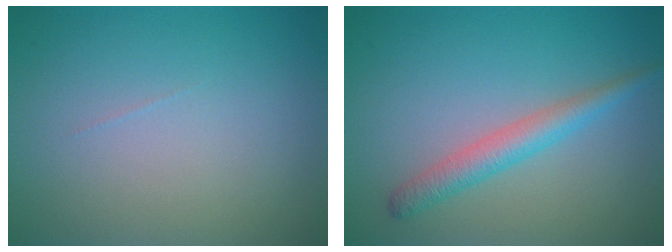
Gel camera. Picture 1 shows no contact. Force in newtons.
{"total": 2.8, "press": 2.8, "slide": 0.0}